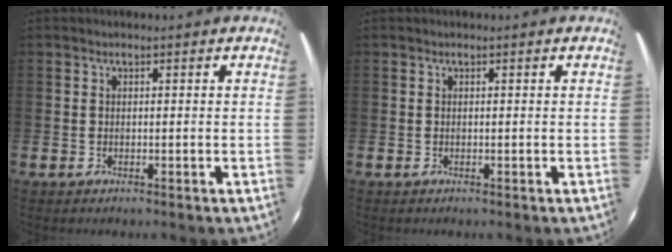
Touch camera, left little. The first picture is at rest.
{"total": 0.0}